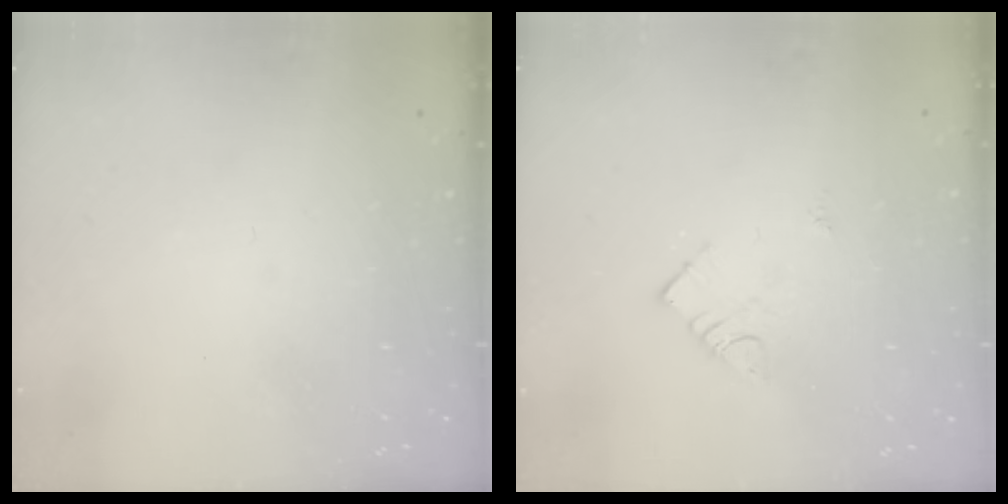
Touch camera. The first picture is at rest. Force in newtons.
{"total": 5.2, "press": 5.2, "slide": 0.2}